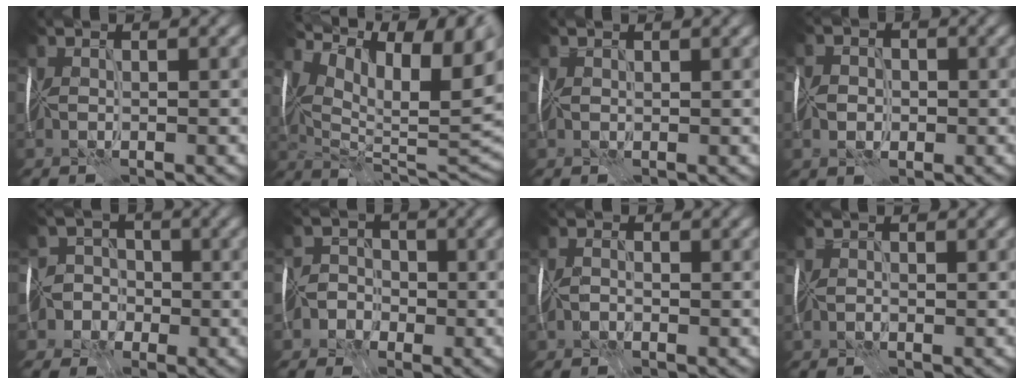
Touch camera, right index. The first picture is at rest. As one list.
[{"total": 14.7, "force": [7.2, 6.2, 11.2], "torque": [-0.193, 0.019, 0.137]}, {"total": 0.0}, {"total": 2.1, "force": [-0.5, 1.8, 1.1], "torque": [-0.006, 0.001, -0.016]}, {"total": 5.9, "force": [-3.5, 4.7, 0.7], "torque": [0.019, -0.003, -0.089]}, {"total": 3.5, "force": [-2.7, 2.2, 0.0], "torque": [0.039, 0.001, -0.059]}, {"total": 1.4, "force": [-1.3, -0.4, -0.1], "torque": [0.002, 0.001, -0.025]}, {"total": 1.1, "force": [-1.0, -0.4, -0.2], "torque": [0.003, -0.003, -0.017]}]